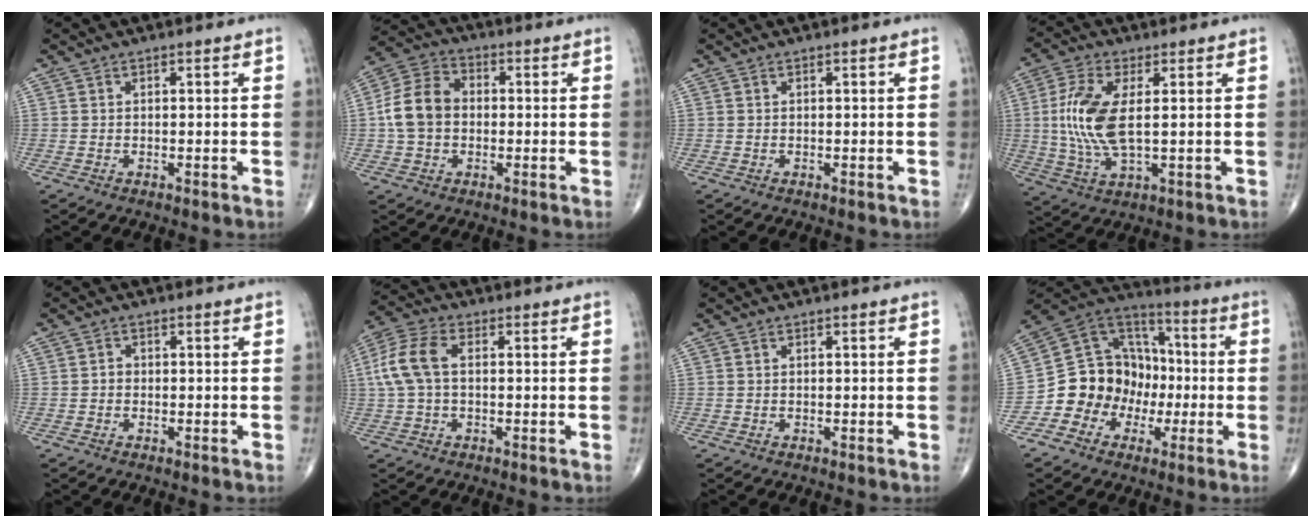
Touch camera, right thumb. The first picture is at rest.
{"total": 9.8, "force": [-0.4, 7.6, 6.3], "torque": [-0.115, 0.030, -0.017]}
{"total": 0.0}
{"total": 11.7, "force": [1.1, 4.8, 10.6], "torque": [-0.241, -0.006, 0.025]}
{"total": 1.0, "force": [-0.2, 0.9, 0.5], "torque": [-0.001, 0.004, -0.007]}
{"total": 8.7, "force": [0.7, 5.1, 7.0], "torque": [-0.167, 0.024, 0.011]}
{"total": 0.0}
{"total": 15.0, "force": [-3.7, 13.5, 5.4], "torque": [-0.041, 0.080, -0.067]}